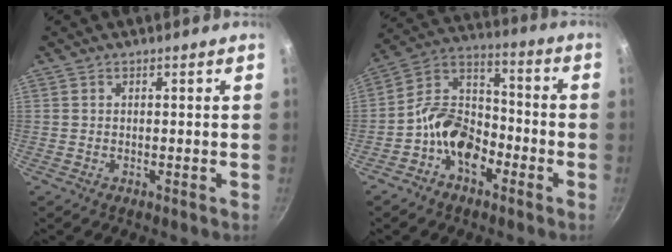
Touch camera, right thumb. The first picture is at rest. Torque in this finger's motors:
{"motor_torque": [1.52, 1.24, -0.02, -0.12, 0.09]}